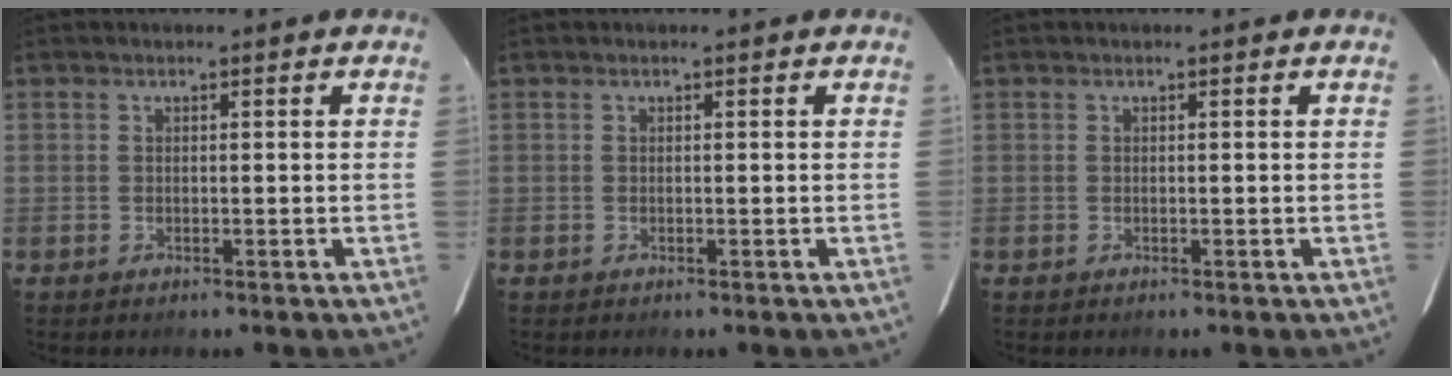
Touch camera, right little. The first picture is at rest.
{"total": 0.0}
{"total": 0.0}